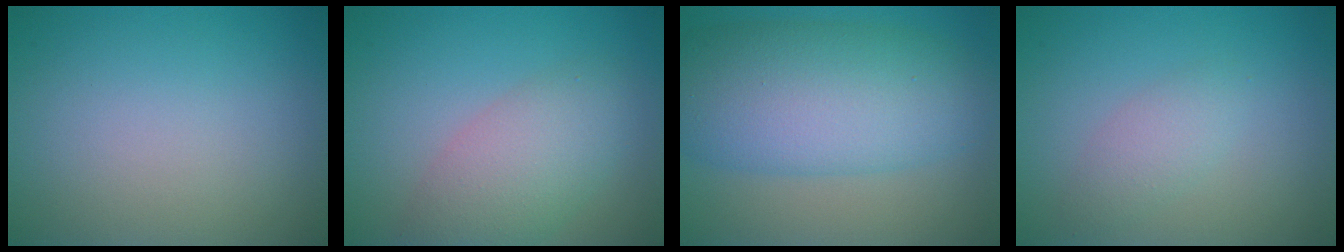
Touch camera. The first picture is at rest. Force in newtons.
{"total": 4.9, "press": 4.8, "slide": 0.3}
{"total": 9.9, "press": 9.9, "slide": 0.2}
{"total": 1.9, "press": 1.9, "slide": 0.2}